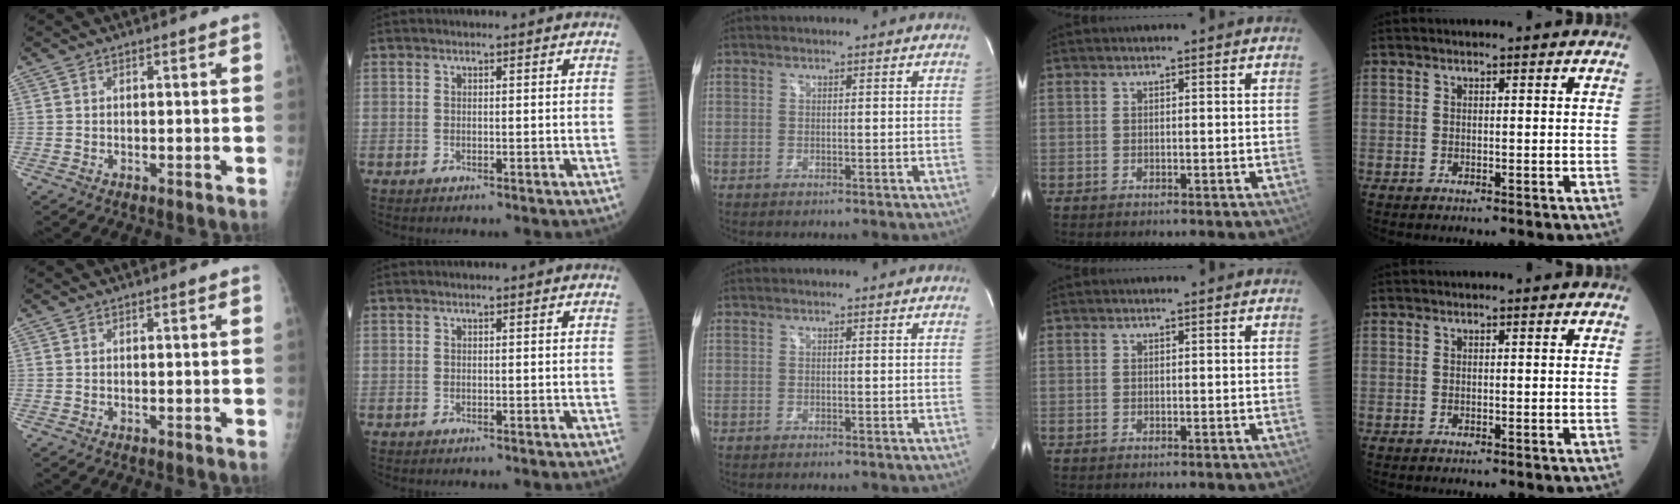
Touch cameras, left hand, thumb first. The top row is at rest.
{}